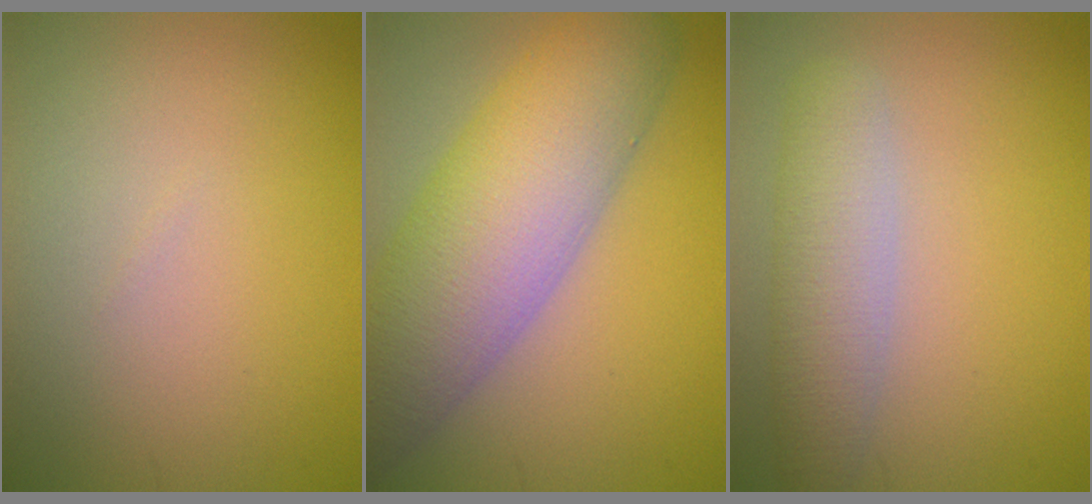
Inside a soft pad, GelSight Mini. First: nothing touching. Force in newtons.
{"total": 10.5, "press": 10.5, "slide": 0.8}
{"total": 4.1, "press": 4.1, "slide": 0.1}